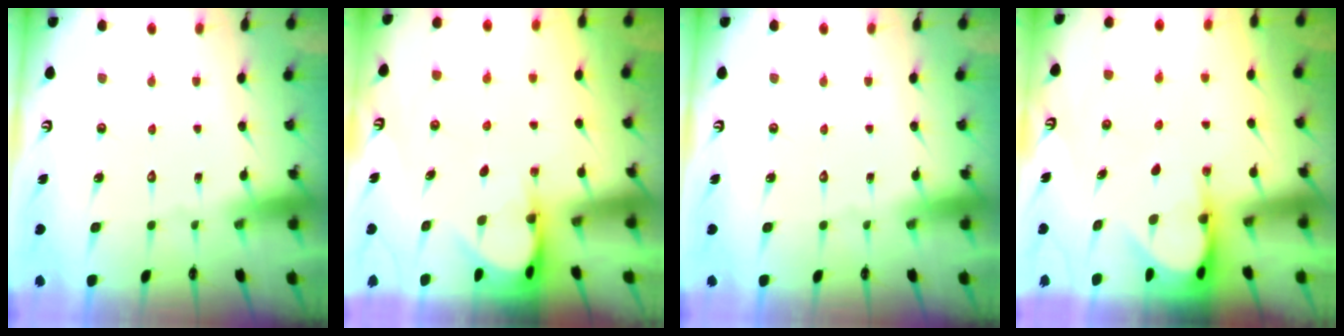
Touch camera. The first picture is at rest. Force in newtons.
{"total": 3.7, "press": 3.7, "slide": 0.3}
{"total": 0.0}
{"total": 4.8, "press": 4.8, "slide": 0.1}